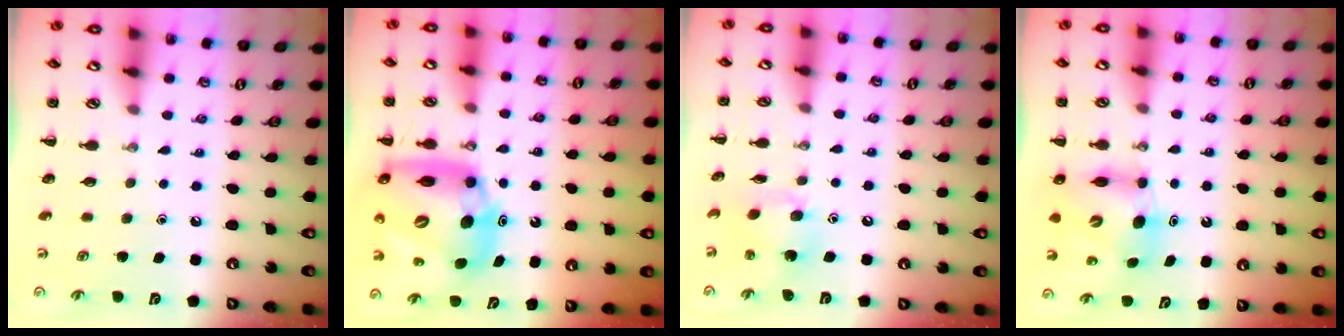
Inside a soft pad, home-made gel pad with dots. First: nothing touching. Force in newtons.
{"total": 17.5, "press": 16.7, "slide": 5.2}
{"total": 7.2, "press": 7.1, "slide": 1.1}
{"total": 6.4, "press": 6.2, "slide": 1.4}